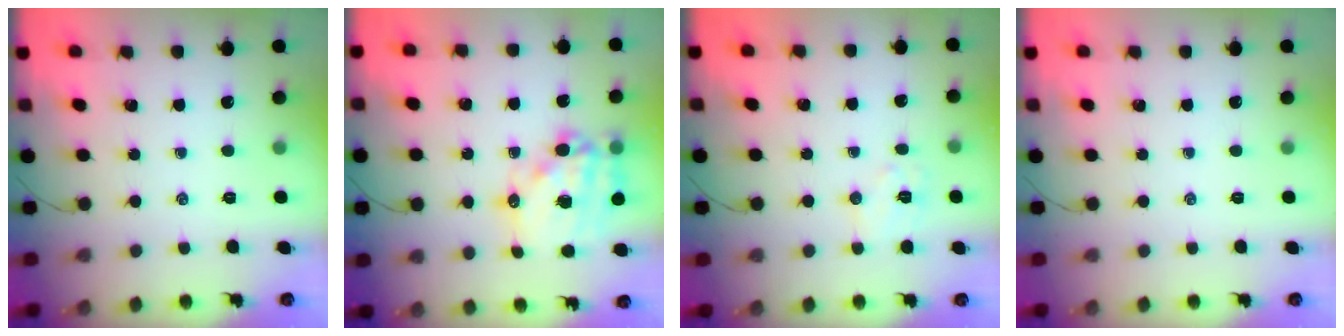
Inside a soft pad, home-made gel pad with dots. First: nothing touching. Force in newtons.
{"total": 16.7, "press": 16.3, "slide": 3.7}
{"total": 5.7, "press": 5.6, "slide": 1.1}
{"total": 0.0}